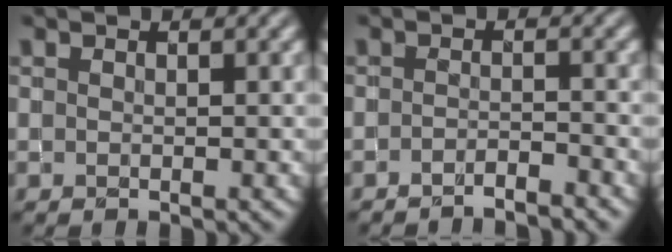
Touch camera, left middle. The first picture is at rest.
{"total": 2.0, "force": [-1.9, 0.2, 0.7], "torque": [-0.005, -0.001, -0.035]}